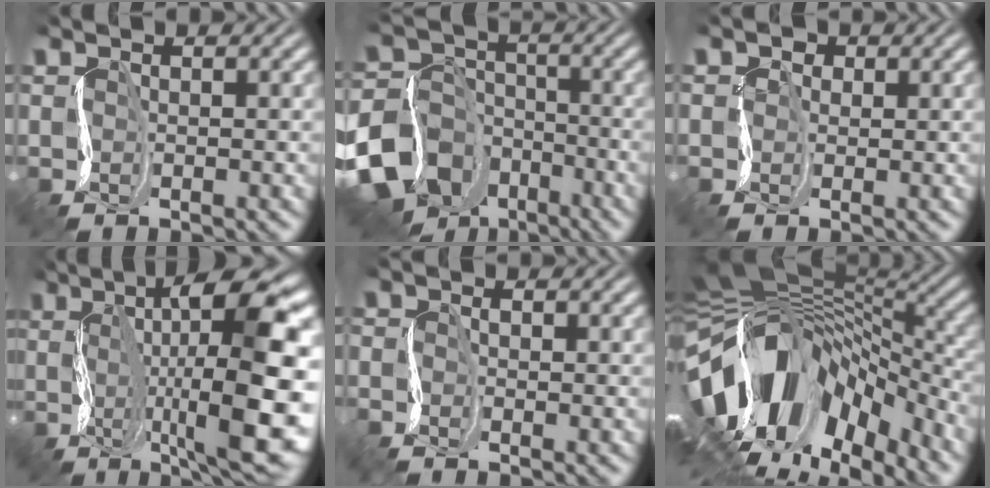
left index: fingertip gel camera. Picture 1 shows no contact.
{"total": 15.5, "force": [-9.3, 11.6, 4.4], "torque": [-0.112, -0.052, -0.180]}
{"total": 0.9, "force": [-0.1, 0.7, -0.4], "torque": [0.001, -0.001, -0.002]}
{"total": 15.6, "force": [0.5, 3.9, 15.1], "torque": [-0.213, 0.012, 0.016]}
{"total": 1.1, "force": [-1.1, 0.2, 0.2], "torque": [-0.001, -0.003, -0.022]}
{"total": 15.3, "force": [-4.7, 8.7, 11.8], "torque": [-0.218, 0.001, -0.076]}